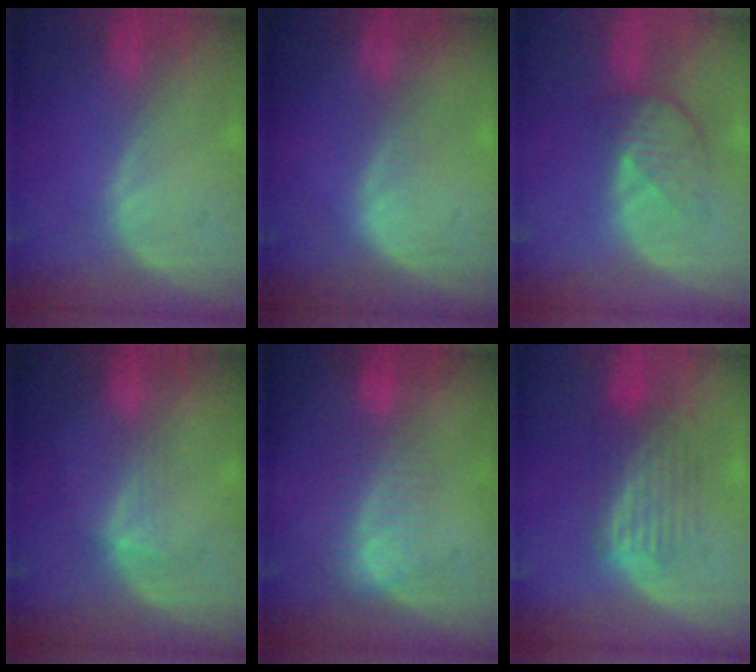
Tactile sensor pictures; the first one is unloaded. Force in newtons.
{"total": 0.9, "press": 0.9, "slide": 0.1}
{"total": 4.7, "press": 4.2, "slide": 2.1}
{"total": 2.7, "press": 2.4, "slide": 1.2}
{"total": 7.4, "press": 6.3, "slide": 3.8}
{"total": 5.6, "press": 5.6, "slide": 0.4}